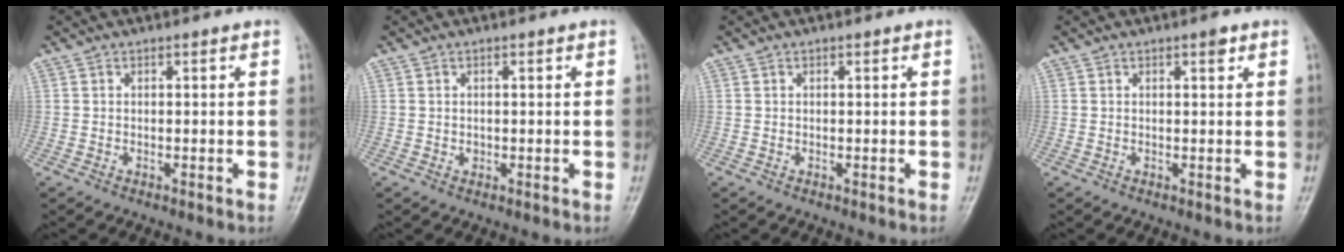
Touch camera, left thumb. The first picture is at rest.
{"total": 0.8, "force": [0.1, 0.7, 0.4], "torque": [-0.002, 0.001, 0.002]}
{"total": 0.0}
{"total": 1.3, "force": [0.8, 0.5, 0.9], "torque": [-0.009, -0.002, 0.009]}